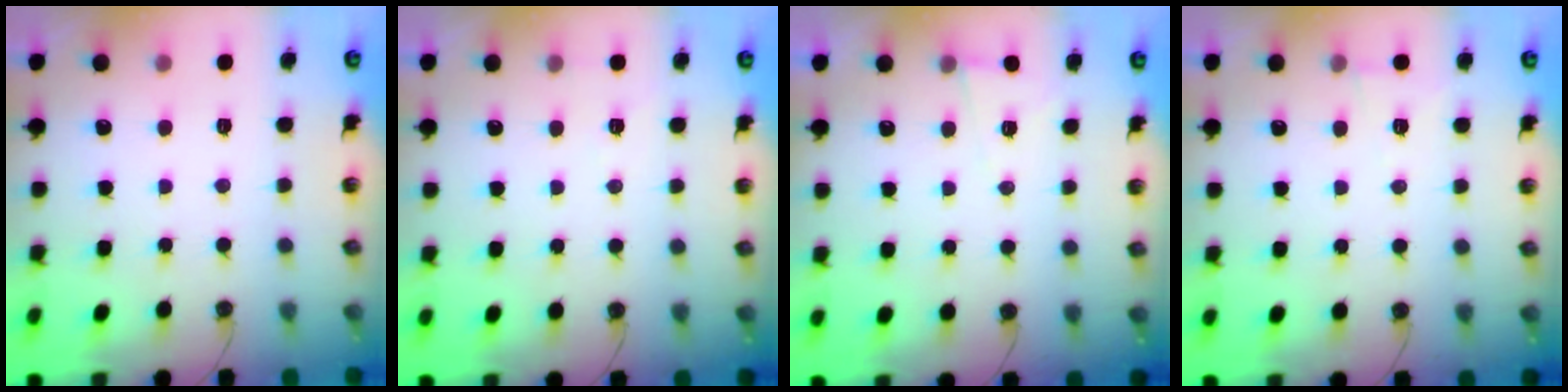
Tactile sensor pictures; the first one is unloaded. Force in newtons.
{"total": 5.7, "press": 3.8, "slide": 4.2}
{"total": 4.7, "press": 4.2, "slide": 2.0}
{"total": 5.6, "press": 3.6, "slide": 4.4}